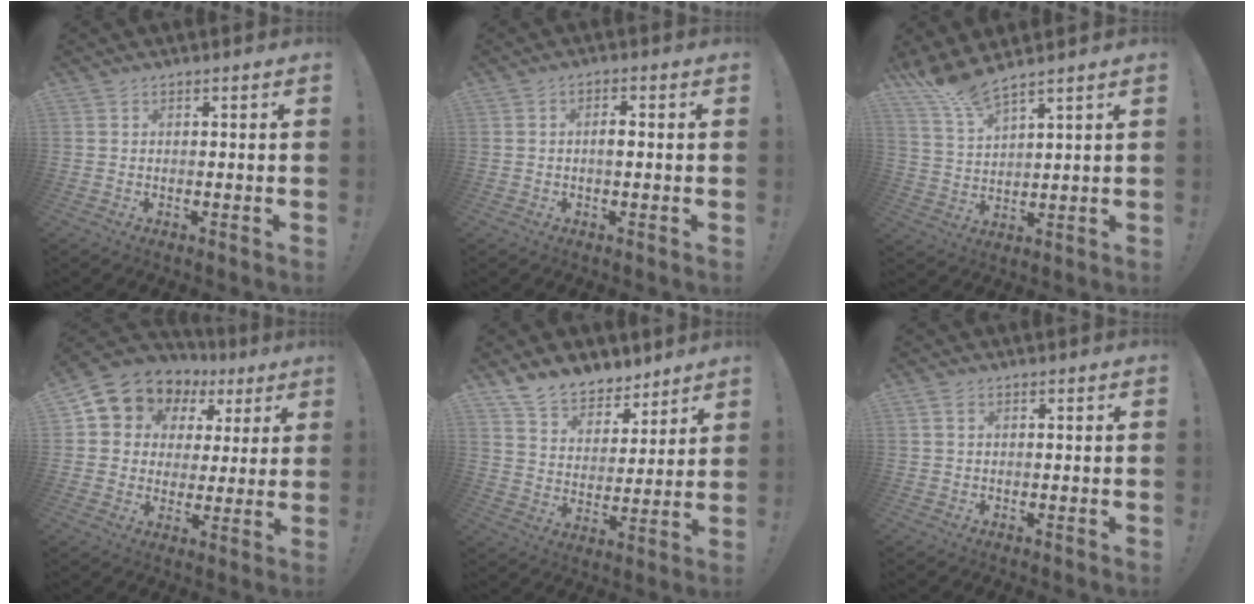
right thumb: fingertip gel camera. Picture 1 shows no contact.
{"total": 2.4, "force": [-0.3, 0.9, 2.2], "torque": [-0.035, 0.006, -0.008]}
{"total": 7.9, "force": [7.0, 0.9, 3.7], "torque": [-0.075, -0.044, 0.128]}
{"total": 8.6, "force": [4.6, 7.0, 2.1], "torque": [-0.036, -0.042, 0.089]}
{"total": 11.1, "force": [9.3, 5.4, 2.4], "torque": [-0.061, -0.071, 0.182]}
{"total": 1.6, "force": [0.6, 1.1, 0.9], "torque": [-0.014, 0.003, 0.011]}